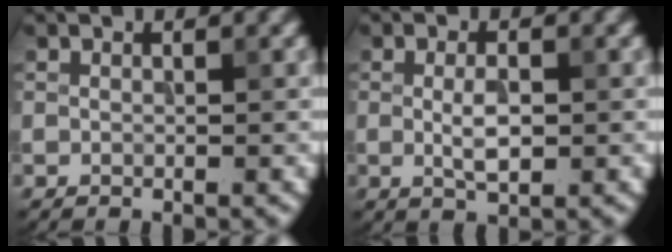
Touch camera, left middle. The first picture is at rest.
{"total": 2.5, "force": [-0.1, 1.0, 2.3], "torque": [-0.049, -0.004, -0.001]}